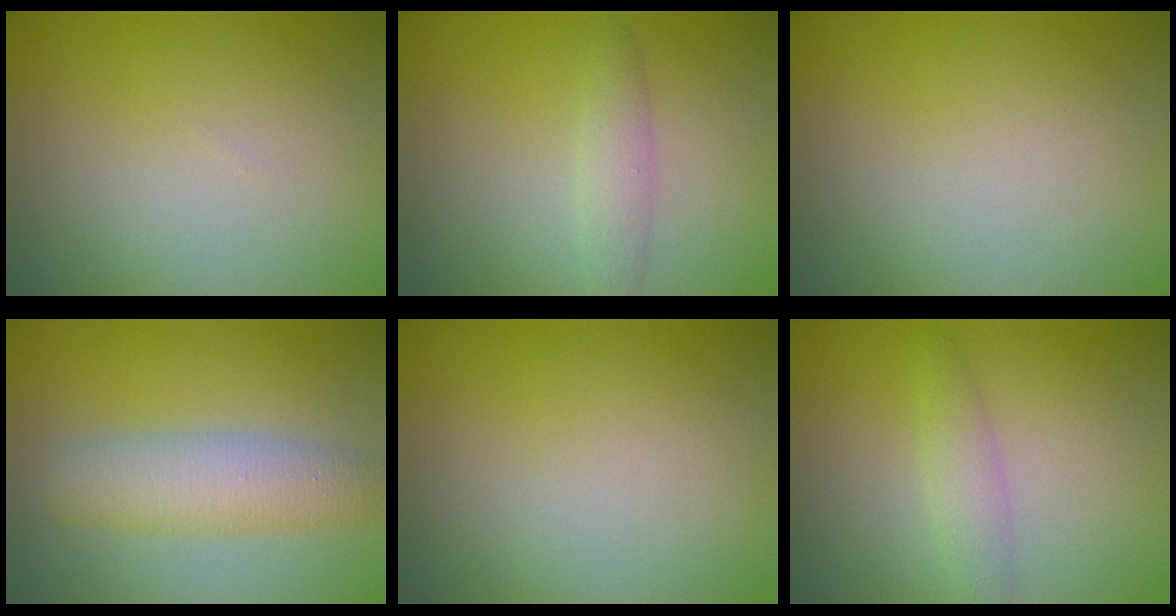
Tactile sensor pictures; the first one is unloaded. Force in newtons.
{"total": 1.9, "press": 1.9, "slide": 0.0}
{"total": 0.0}
{"total": 4.8, "press": 4.8, "slide": 0.2}
{"total": 0.0}
{"total": 2.0, "press": 2.0, "slide": 0.1}